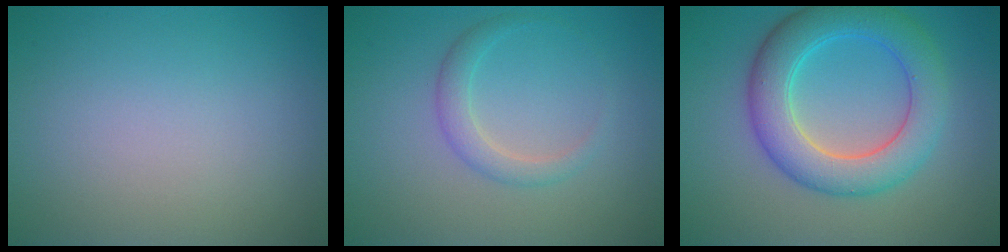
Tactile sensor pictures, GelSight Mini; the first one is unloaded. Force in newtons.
{"total": 1.9, "press": 1.9, "slide": 0.1}
{"total": 6.7, "press": 6.7, "slide": 0.2}